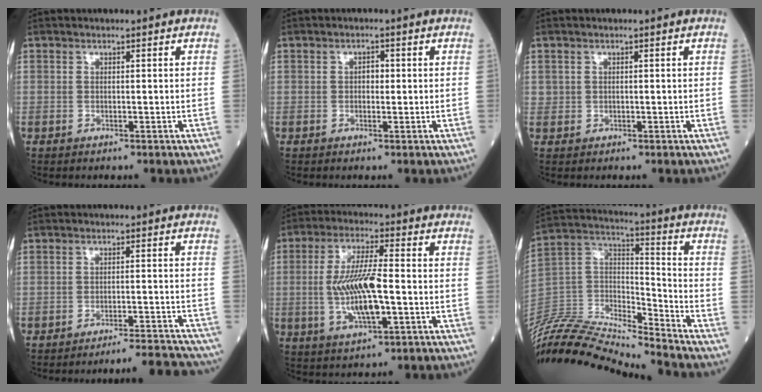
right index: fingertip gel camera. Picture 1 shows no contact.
{"total": 1.3, "force": [0.2, 0.8, 1.1], "torque": [-0.016, 0.003, 0.004]}
{"total": 0.7, "force": [0.2, 0.7, 0.1], "torque": [0.004, 0.004, 0.005]}
{"total": 8.8, "force": [-8.8, -1.0, 0.6], "torque": [0.003, 0.006, -0.114]}
{"total": 10.4, "force": [-1.4, 2.0, 10.1], "torque": [-0.205, 0.000, -0.021]}
{"total": 20.4, "force": [-19.5, 0.0, 5.9], "torque": [-0.124, 0.024, -0.354]}